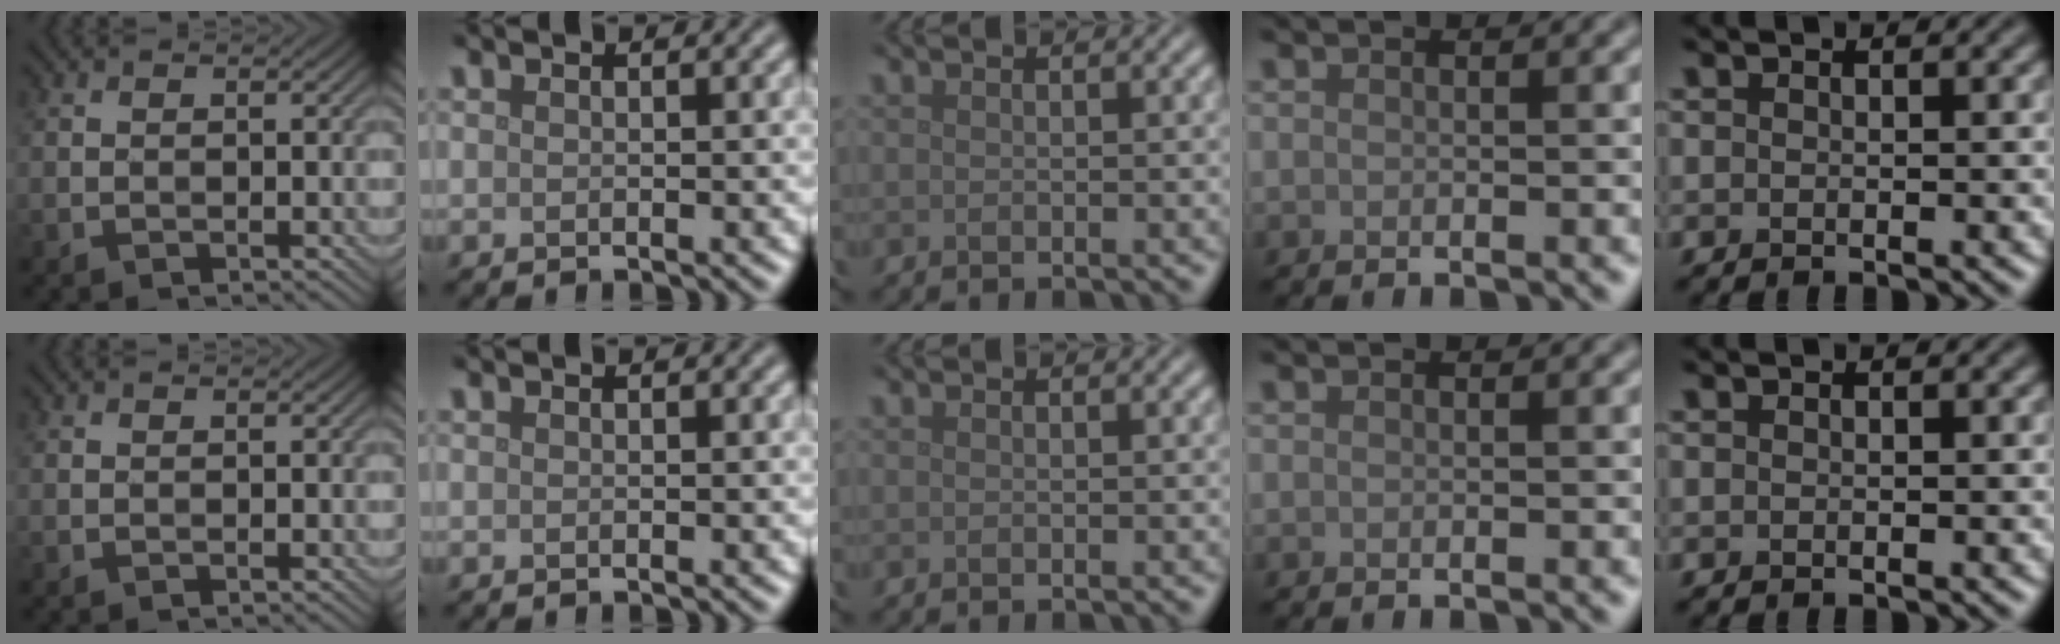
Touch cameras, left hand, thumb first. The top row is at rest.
{}